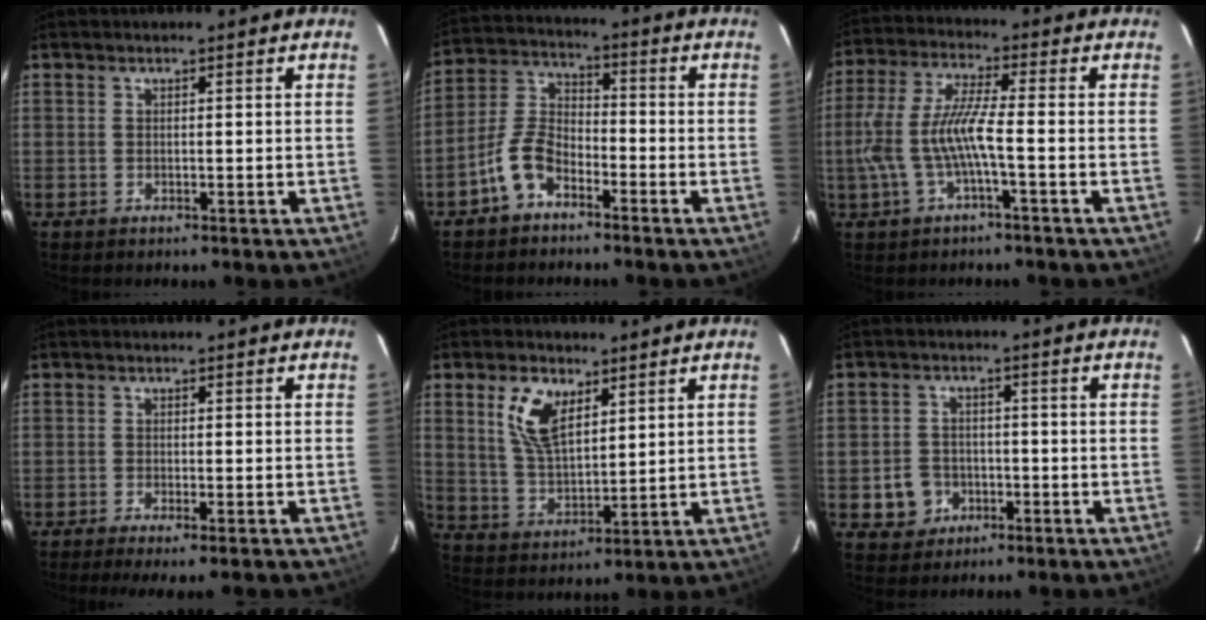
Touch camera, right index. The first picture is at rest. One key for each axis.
{"total": 7.5, "fx": -4.8, "fy": 3.9, "fz": 4.1, "tx": -0.094, "ty": 0.018, "tz": -0.101}
{"total": 9.1, "fx": -2.4, "fy": 1.0, "fz": 8.7, "tx": -0.193, "ty": 0.001, "tz": -0.039}
{"total": 4.6, "fx": -3.7, "fy": 0.0, "fz": 2.7, "tx": -0.056, "ty": -0.016, "tz": -0.061}
{"total": 9.1, "fx": 4.3, "fy": 4.7, "fz": 6.4, "tx": -0.128, "ty": 0.008, "tz": 0.090}
{"total": 5.8, "fx": -2.0, "fy": 5.3, "fz": 1.1, "tx": -0.035, "ty": 0.016, "tz": -0.023}